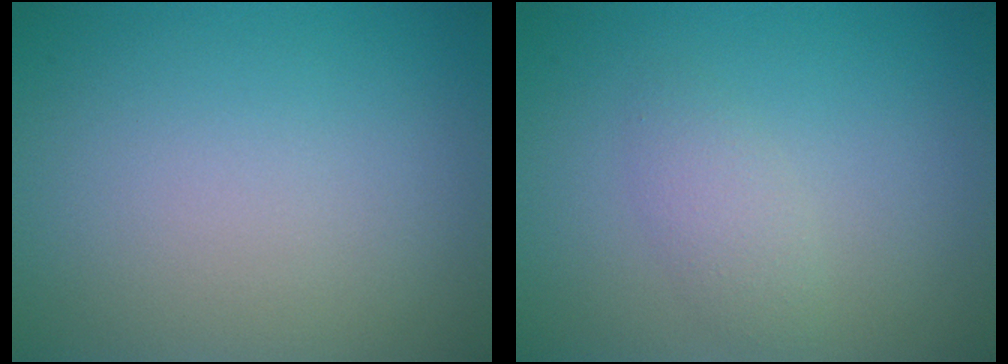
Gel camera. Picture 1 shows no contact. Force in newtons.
{"total": 1.7, "press": 1.7, "slide": 0.0}